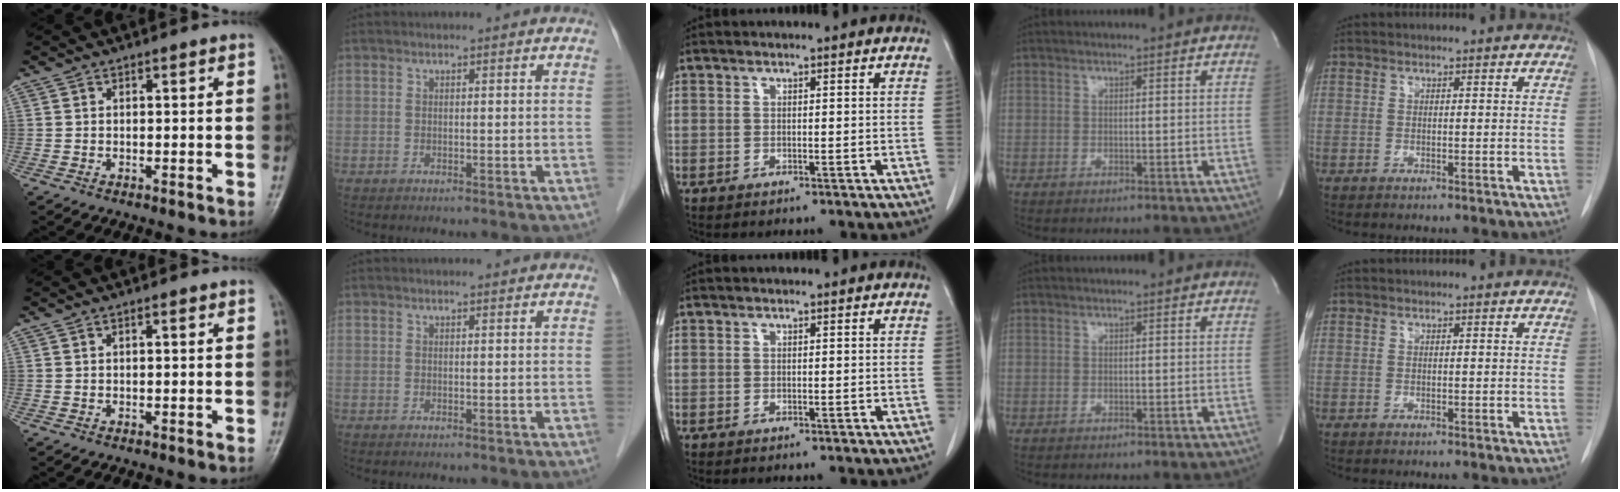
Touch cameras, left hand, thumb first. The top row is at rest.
{"thumb": {"total": 0.9, "force": [0.4, 0.3, 0.8], "torque": [-0.011, 0.002, 0.004]}, "index": {"total": 1.1, "force": [1.1, 0.1, 0.1], "torque": [-0.011, 0.003, 0.014]}}